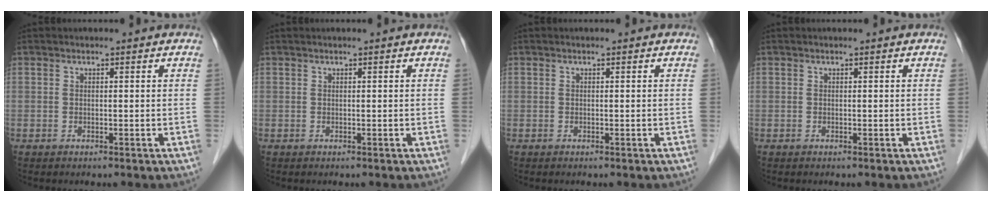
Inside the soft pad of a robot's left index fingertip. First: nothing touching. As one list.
[{"total": 0.0}, {"total": 0.0}, {"total": 0.0}]